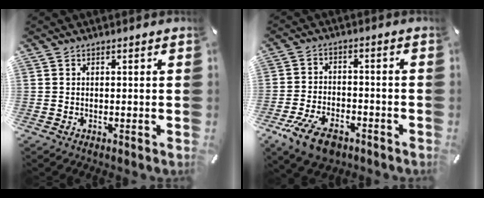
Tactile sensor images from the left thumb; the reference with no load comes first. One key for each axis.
{"total": 9.8, "fx": -5.9, "fy": 5.1, "fz": 5.9, "tx": -0.128, "ty": 0.022, "tz": -0.109}